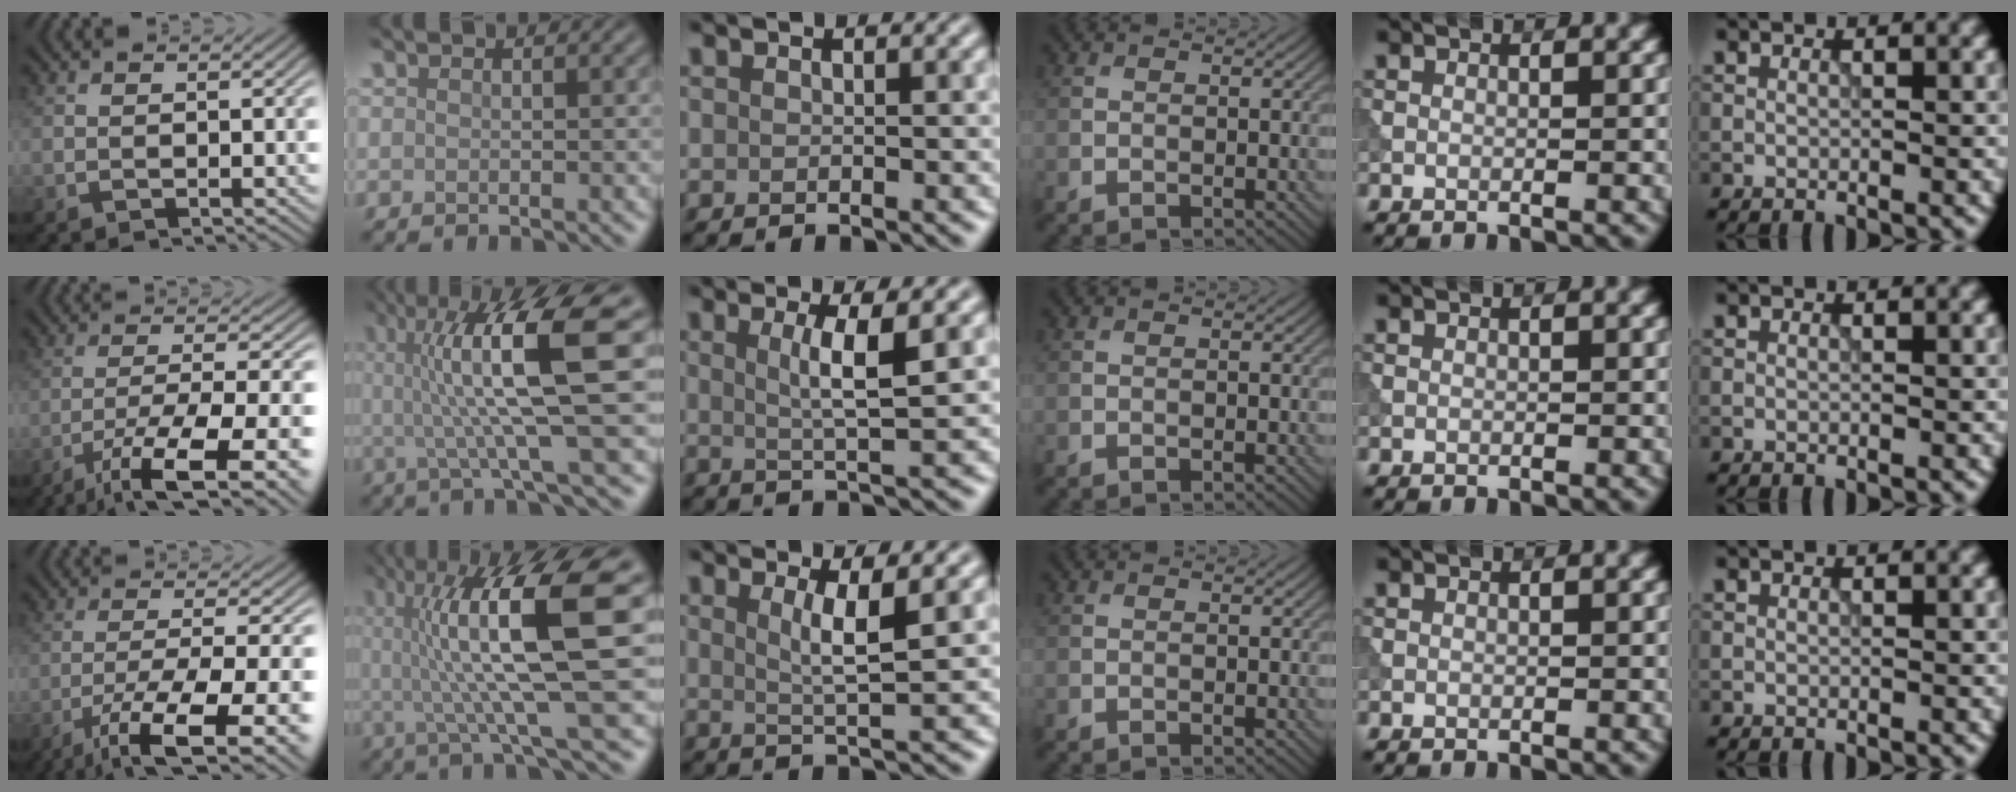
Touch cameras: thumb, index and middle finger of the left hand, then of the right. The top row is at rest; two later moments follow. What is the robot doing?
{"motion": "extract", "object": "tissue"}